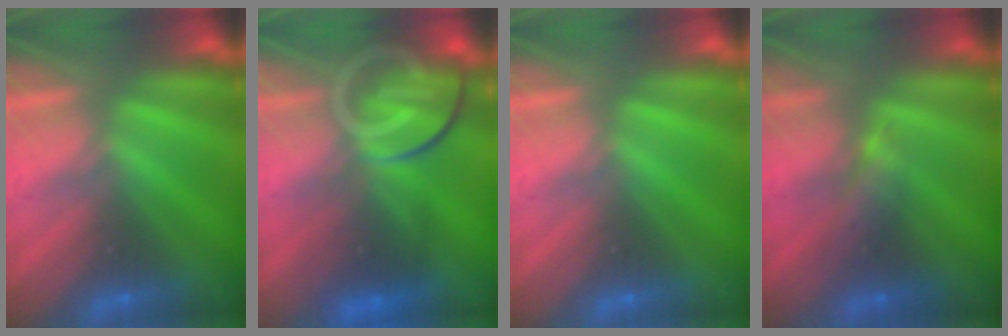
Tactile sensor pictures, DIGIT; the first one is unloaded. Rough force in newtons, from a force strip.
{"total": 7.6}
{"total": 0.0}
{"total": 2.3}